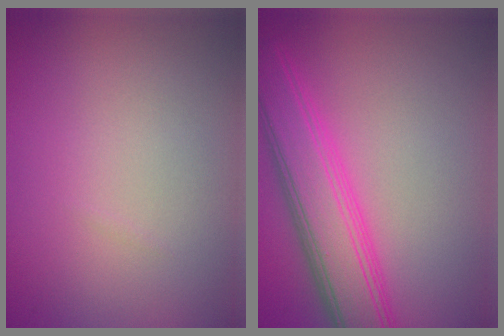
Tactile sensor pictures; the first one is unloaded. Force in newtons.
{"total": 6.6, "press": 6.6, "slide": 0.2}